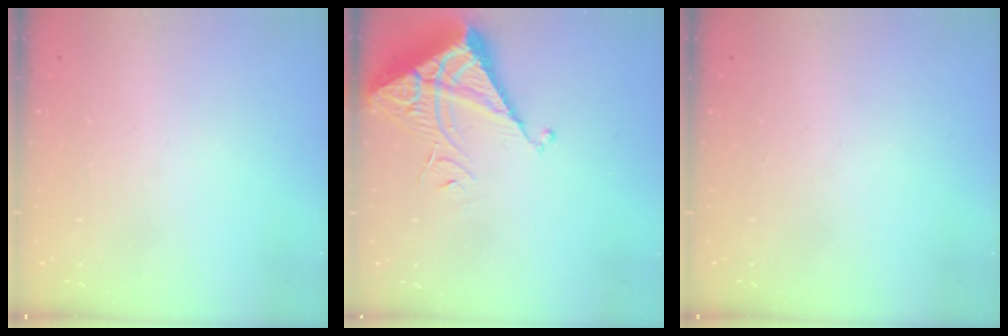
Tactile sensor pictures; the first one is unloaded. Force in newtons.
{"total": 7.0, "press": 7.0, "slide": 0.6}
{"total": 0.0}